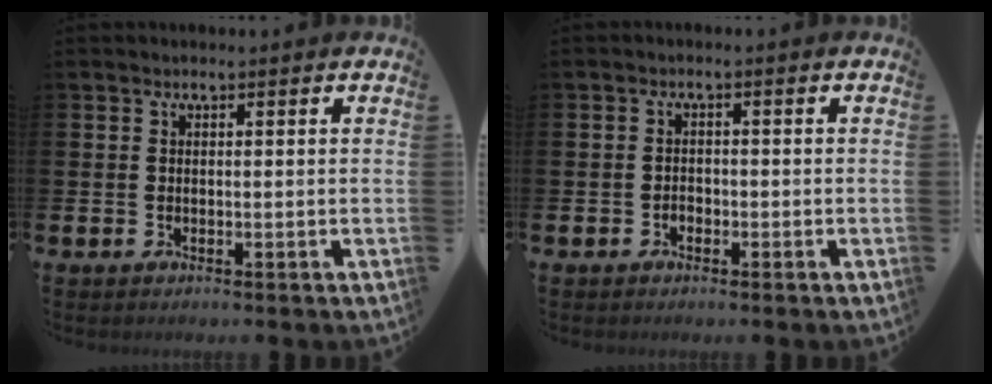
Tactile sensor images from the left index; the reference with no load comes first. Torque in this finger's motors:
{"motor_torque": [0.31, 0.07, 0.01, 0.01]}